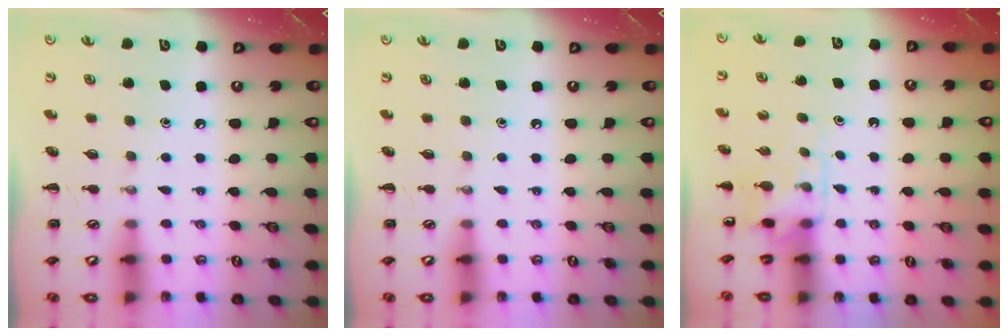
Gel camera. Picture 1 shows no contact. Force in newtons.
{"total": 0.0}
{"total": 3.4, "press": 3.2, "slide": 1.1}